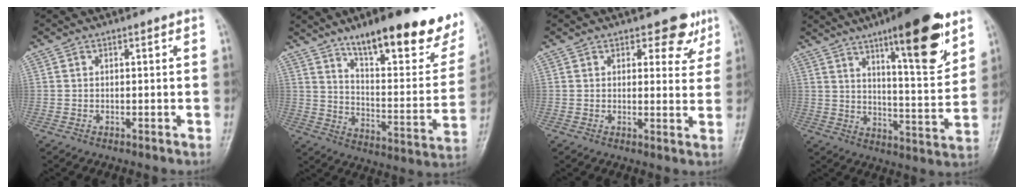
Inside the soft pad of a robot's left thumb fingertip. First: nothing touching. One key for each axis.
{"total": 25.5, "fx": 17.3, "fy": 7.5, "fz": 17.2, "tx": -0.194, "ty": -0.078, "tz": 0.251}
{"total": 5.5, "fx": 3.7, "fy": 3.2, "fz": 2.6, "tx": 0.005, "ty": -0.018, "tz": 0.042}
{"total": 17.7, "fx": 10.3, "fy": 4.0, "fz": 13.8, "tx": -0.176, "ty": -0.060, "tz": 0.157}